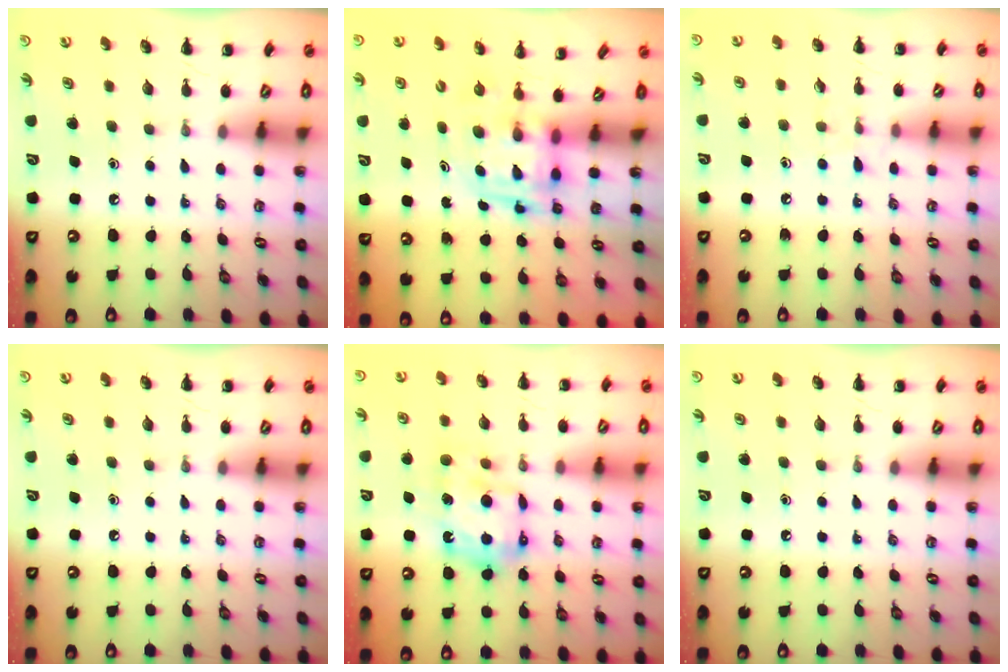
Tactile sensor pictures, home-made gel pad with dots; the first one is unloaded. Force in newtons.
{"total": 3.7, "press": 3.7, "slide": 0.7}
{"total": 6.9, "press": 6.7, "slide": 1.9}
{"total": 0.0}
{"total": 11.1, "press": 11.0, "slide": 1.2}
{"total": 0.0}